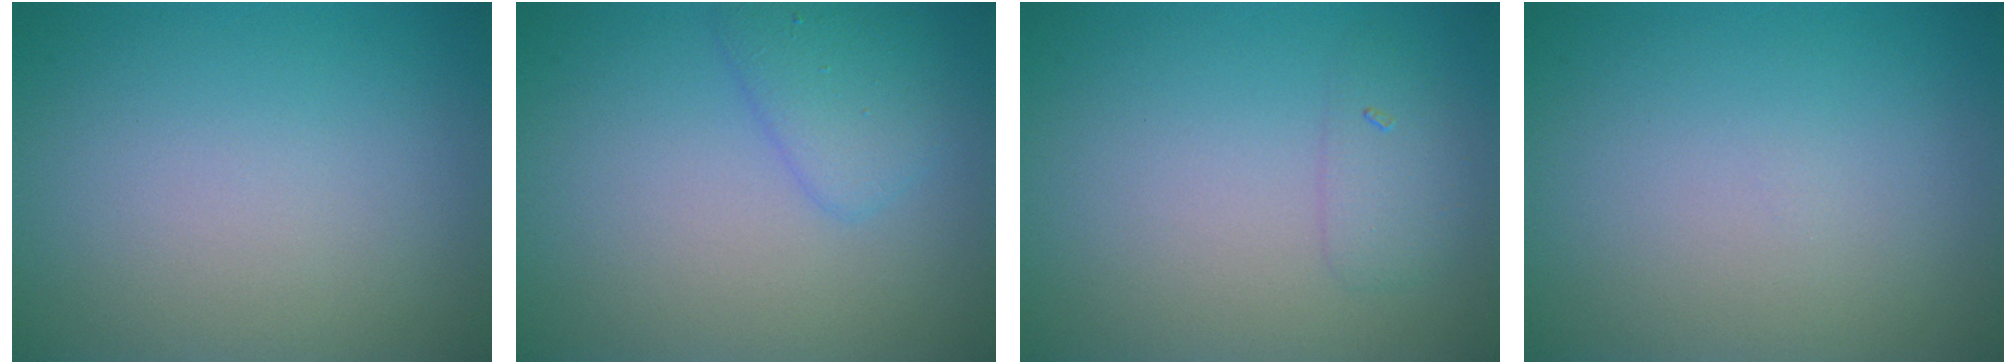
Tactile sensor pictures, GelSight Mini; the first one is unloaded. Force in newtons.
{"total": 2.4, "press": 2.4, "slide": 0.2}
{"total": 1.5, "press": 1.5, "slide": 0.0}
{"total": 0.0}